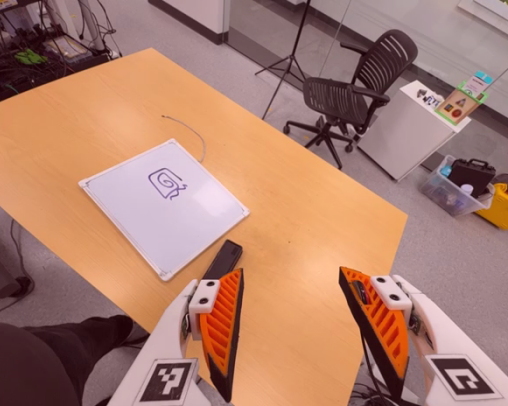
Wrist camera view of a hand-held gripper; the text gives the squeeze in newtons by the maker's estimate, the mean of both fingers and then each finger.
{"total": 0.0}